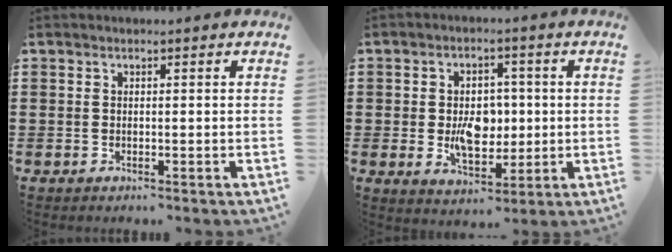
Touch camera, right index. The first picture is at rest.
{"total": 7.0, "force": [-0.1, 4.6, 5.3], "torque": [-0.072, -0.001, -0.007]}